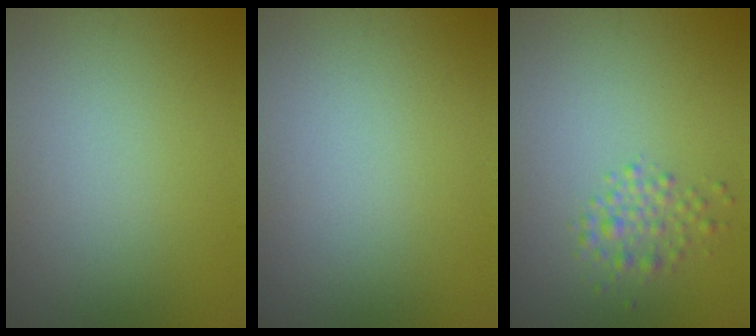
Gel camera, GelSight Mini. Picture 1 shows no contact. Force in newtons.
{"total": 0.0}
{"total": 1.9, "press": 1.9, "slide": 0.1}